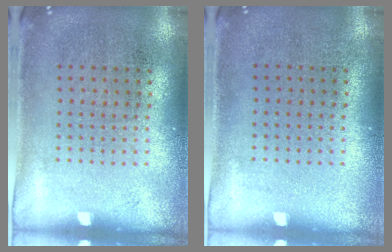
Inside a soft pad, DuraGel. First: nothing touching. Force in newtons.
{"total": 0.0}